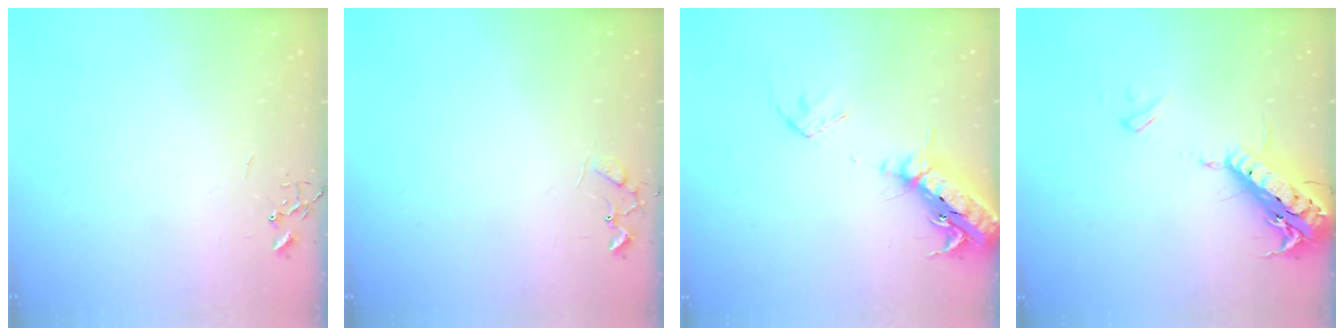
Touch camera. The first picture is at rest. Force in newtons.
{"total": 6.2, "press": 6.2, "slide": 0.4}
{"total": 18.4, "press": 17.9, "slide": 4.4}
{"total": 19.4, "press": 19.0, "slide": 4.2}